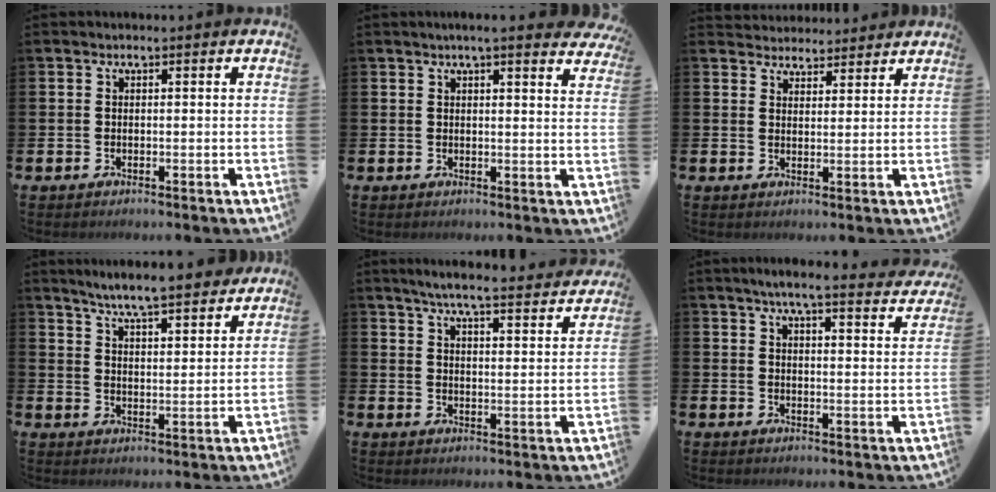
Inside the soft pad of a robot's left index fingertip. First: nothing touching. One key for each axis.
{"total": 3.4, "fx": 3.2, "fy": -0.1, "fz": 1.2, "tx": -0.020, "ty": -0.016, "tz": 0.054}
{"total": 3.4, "fx": 3.3, "fy": 0.8, "fz": -0.5, "tx": 0.000, "ty": -0.016, "tz": 0.060}
{"total": 6.7, "fx": 6.5, "fy": 0.3, "fz": 1.8, "tx": -0.054, "ty": -0.039, "tz": 0.113}
{"total": 6.2, "fx": 5.8, "fy": 0.0, "fz": 2.0, "tx": -0.045, "ty": -0.041, "tz": 0.096}
{"total": 5.9, "fx": 5.4, "fy": 0.4, "fz": 2.3, "tx": -0.049, "ty": -0.027, "tz": 0.091}